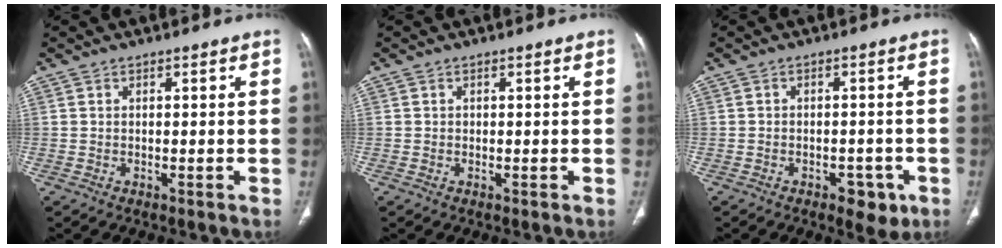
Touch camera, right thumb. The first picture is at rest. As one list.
[{"total": 0.0}, {"total": 5.1, "force": [-2.6, 2.9, 3.4], "torque": [-0.024, 0.010, -0.029]}]